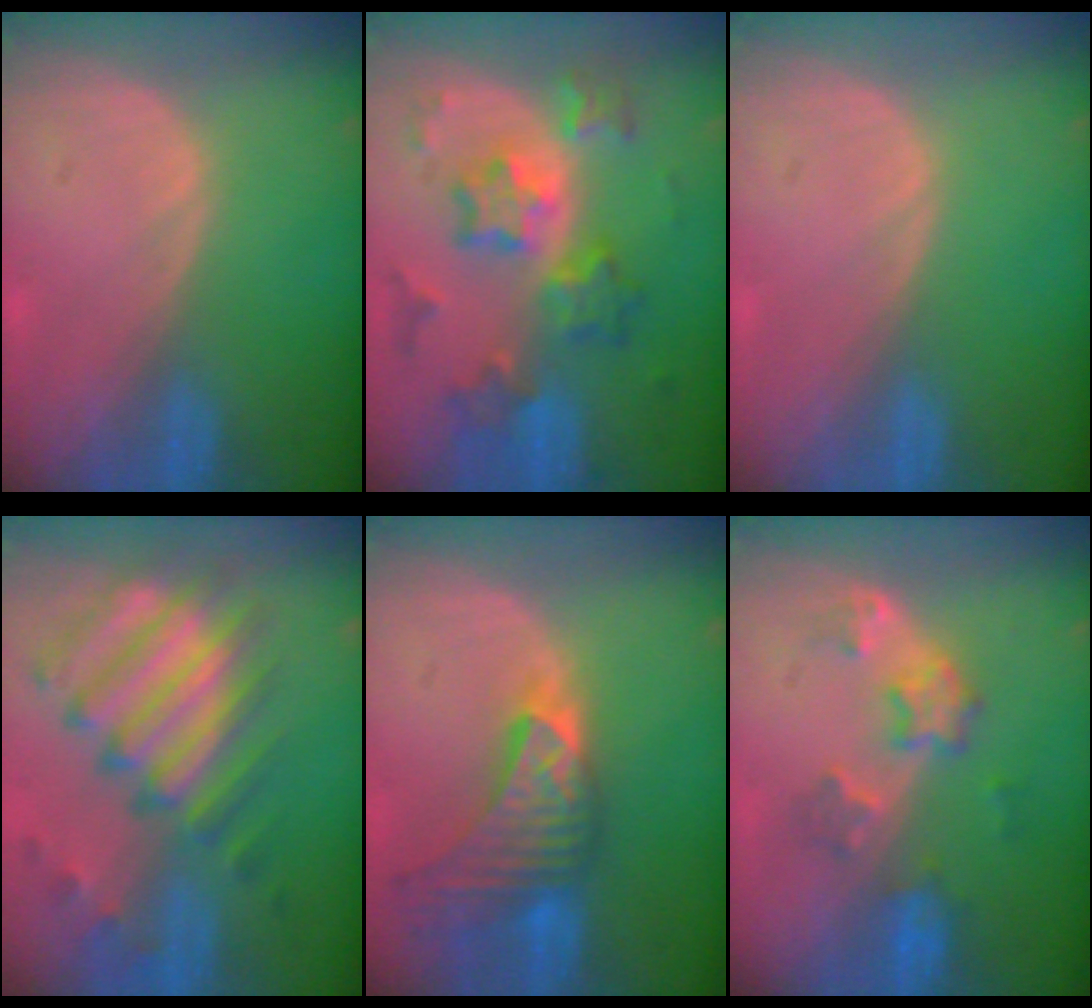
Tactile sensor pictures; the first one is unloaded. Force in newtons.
{"total": 9.4, "press": 9.3, "slide": 0.7}
{"total": 0.0}
{"total": 11.9, "press": 10.4, "slide": 5.8}
{"total": 9.2, "press": 8.5, "slide": 3.7}
{"total": 6.0, "press": 5.5, "slide": 2.4}